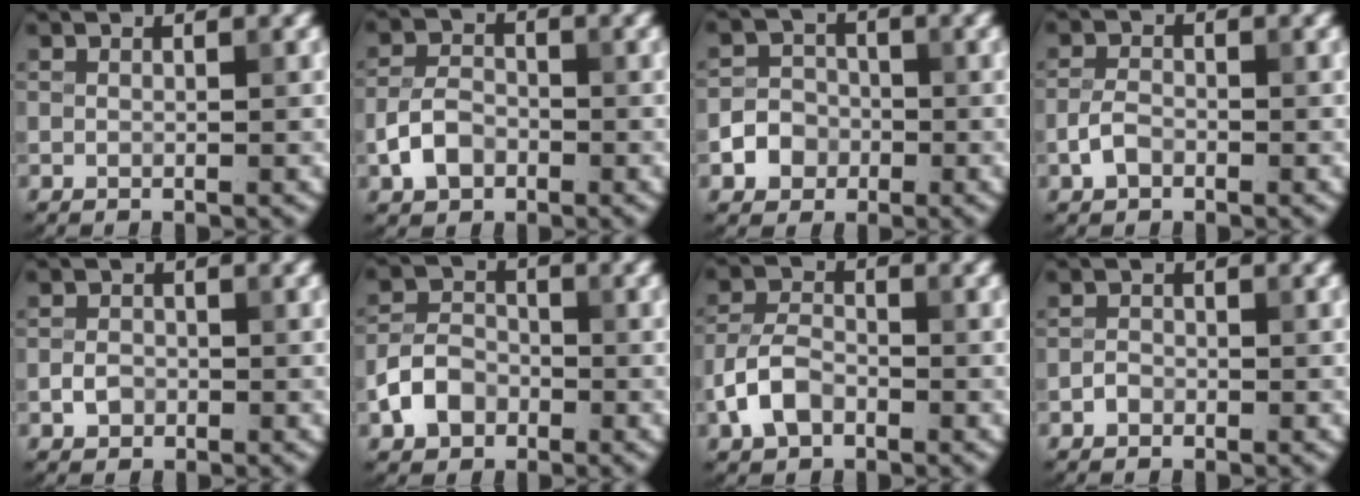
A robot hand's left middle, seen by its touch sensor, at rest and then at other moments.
{"total": 3.3, "force": [-1.4, 2.3, 1.9], "torque": [-0.035, 0.005, -0.033]}
{"total": 2.8, "force": [-1.1, 2.4, 0.9], "torque": [-0.004, 0.004, -0.022]}
{"total": 1.9, "force": [-1.0, 1.2, 1.1], "torque": [-0.022, 0.005, -0.023]}
{"total": 1.5, "force": [-0.6, 1.2, 0.7], "torque": [-0.009, 0.001, -0.014]}
{"total": 3.9, "force": [-1.7, 2.9, 1.9], "torque": [-0.039, 0.004, -0.037]}
{"total": 3.7, "force": [-1.8, 2.4, 2.2], "torque": [-0.045, 0.006, -0.043]}
{"total": 1.0, "force": [-0.6, 0.7, 0.3], "torque": [-0.004, 0.002, -0.012]}